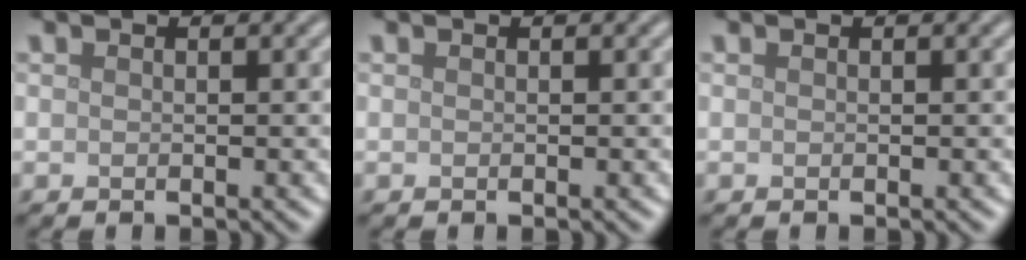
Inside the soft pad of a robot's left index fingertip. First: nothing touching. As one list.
[{"total": 0.0}, {"total": 0.0}]